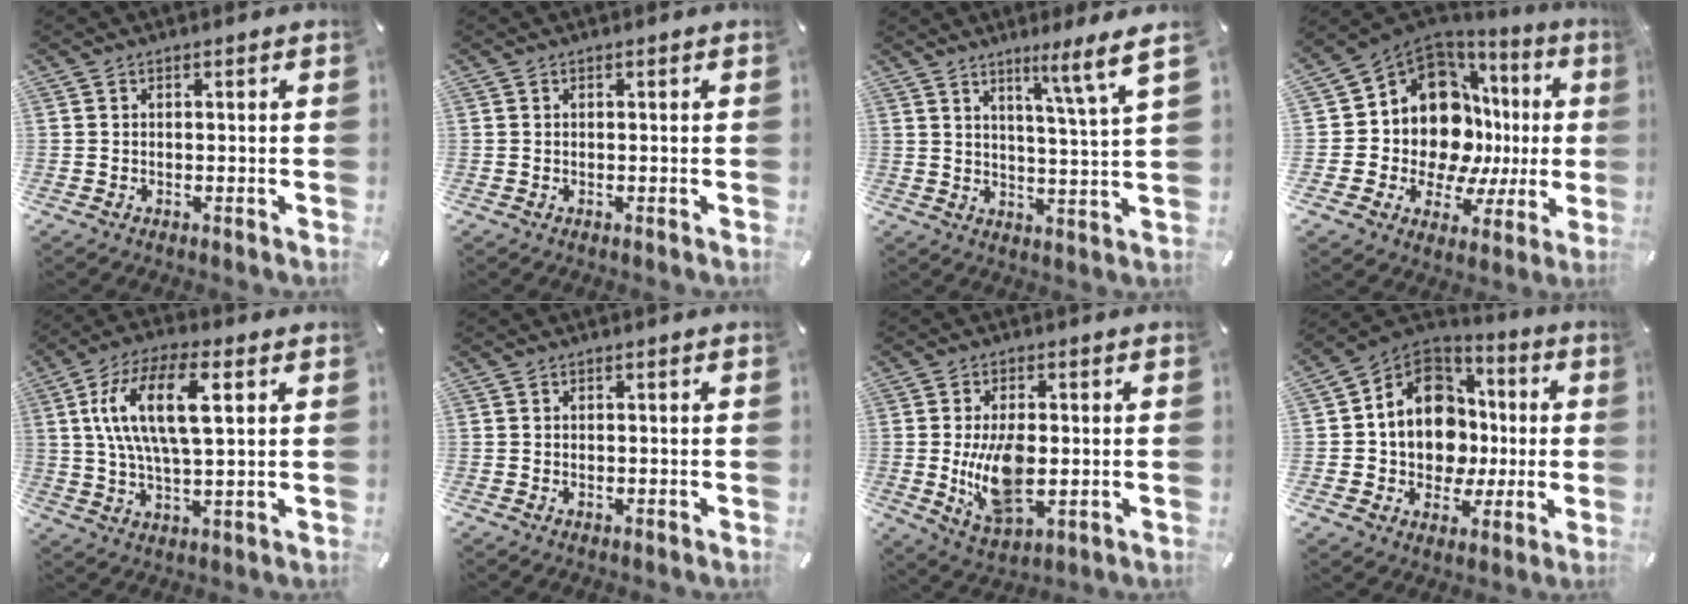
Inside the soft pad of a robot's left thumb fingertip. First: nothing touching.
{"total": 0.0}
{"total": 6.0, "force": [4.1, -0.8, 4.3], "torque": [-0.068, -0.026, 0.062]}
{"total": 16.2, "force": [4.5, 12.1, 9.7], "torque": [-0.178, -0.071, 0.088]}
{"total": 15.7, "force": [4.8, 6.5, 13.5], "torque": [-0.277, 0.010, 0.078]}
{"total": 0.6, "force": [0.0, 0.5, 0.4], "torque": [-0.010, 0.001, 0.000]}
{"total": 12.4, "force": [-0.5, 6.8, 10.4], "torque": [-0.196, -0.018, -0.007]}
{"total": 15.2, "force": [0.9, 13.2, 7.4], "torque": [-0.156, -0.009, 0.024]}